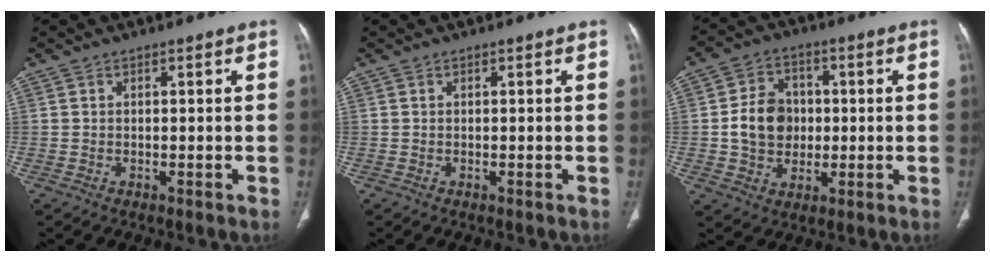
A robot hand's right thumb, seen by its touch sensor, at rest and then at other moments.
{"total": 0.0}
{"total": 10.0, "force": [-0.1, 8.3, 5.6], "torque": [-0.071, 0.011, -0.002]}